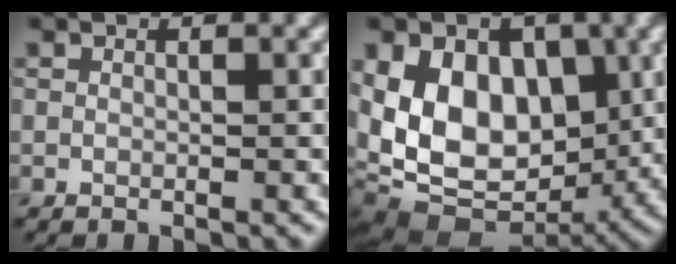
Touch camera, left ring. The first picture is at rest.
{"total": 12.6, "force": [-0.3, 8.8, 9.0], "torque": [-0.143, -0.002, -0.010]}